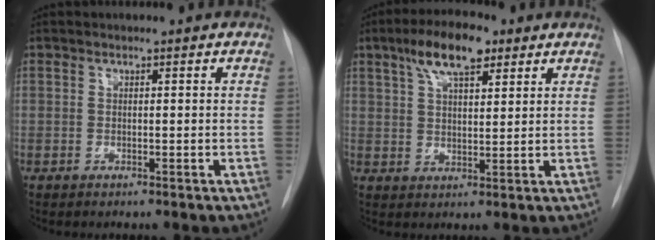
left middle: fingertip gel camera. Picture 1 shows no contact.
{"total": 8.8, "force": [5.2, 2.9, 6.5], "torque": [-0.120, 0.018, 0.089]}